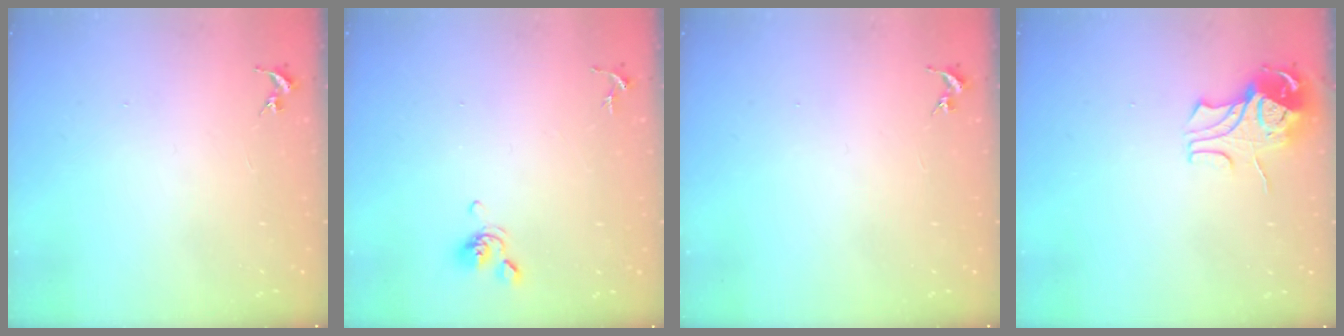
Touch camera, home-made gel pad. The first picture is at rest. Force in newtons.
{"total": 6.2, "press": 6.1, "slide": 1.1}
{"total": 0.0}
{"total": 9.0, "press": 8.9, "slide": 1.0}